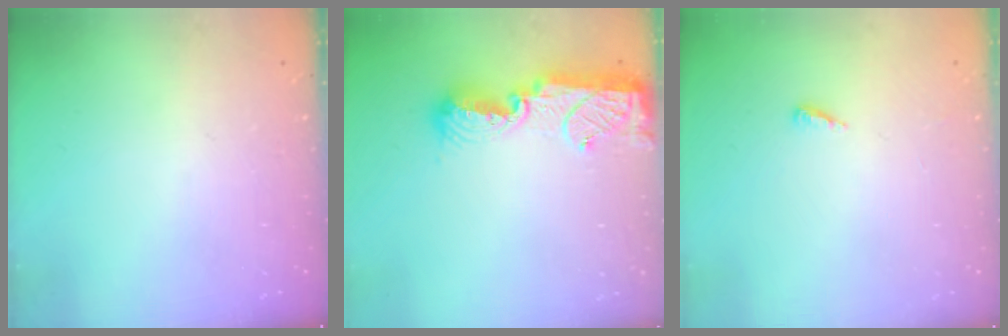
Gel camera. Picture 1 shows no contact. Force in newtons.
{"total": 11.0, "press": 11.0, "slide": 0.6}
{"total": 2.8, "press": 2.8, "slide": 0.2}